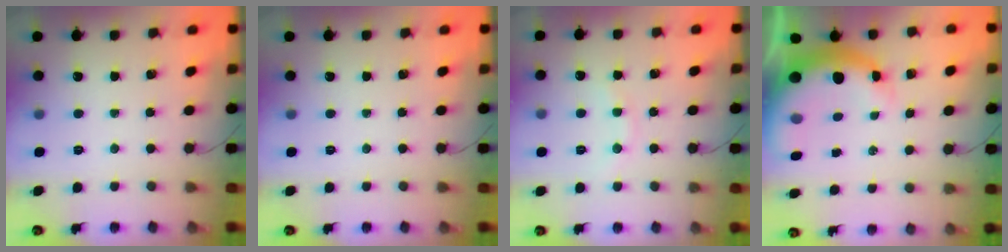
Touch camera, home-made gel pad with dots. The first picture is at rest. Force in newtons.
{"total": 0.0}
{"total": 5.2, "press": 5.1, "slide": 1.1}
{"total": 9.1, "press": 8.7, "slide": 2.4}